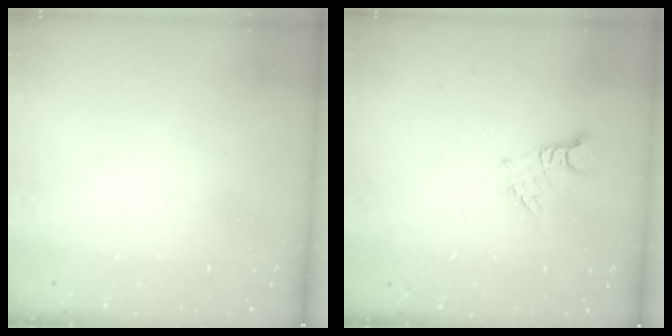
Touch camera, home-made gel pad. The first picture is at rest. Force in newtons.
{"total": 2.5, "press": 2.5, "slide": 0.3}